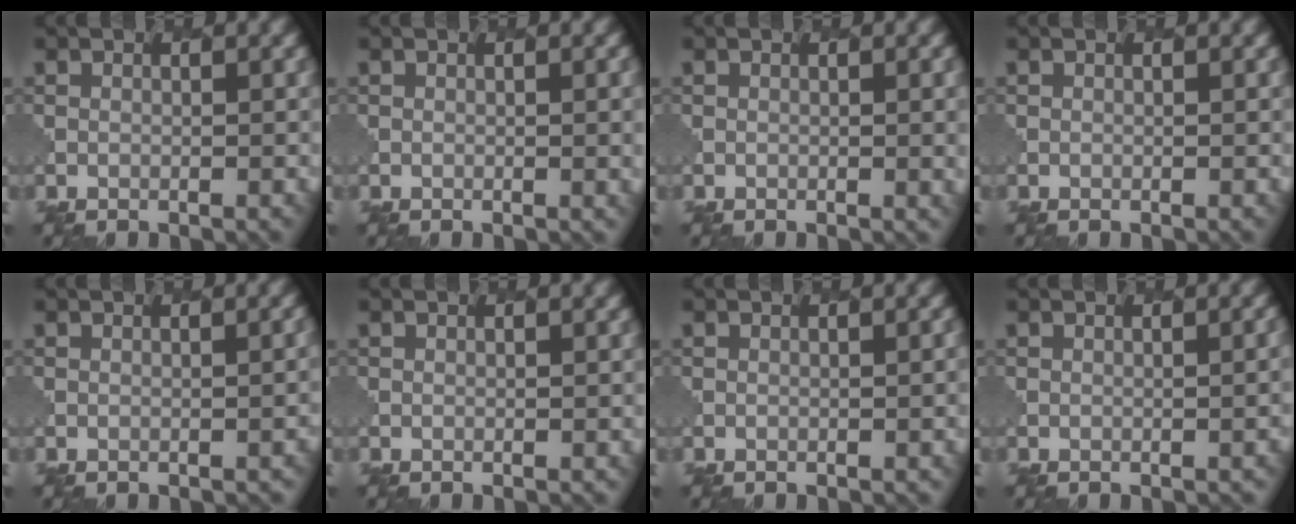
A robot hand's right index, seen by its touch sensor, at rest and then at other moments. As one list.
[{"total": 1.4, "force": [0.2, 0.5, 1.3], "torque": [-0.012, 0.001, 0.002]}, {"total": 1.6, "force": [0.3, 0.5, 1.5], "torque": [-0.015, 0.000, 0.002]}, {"total": 0.0}, {"total": 1.2, "force": [0.0, 0.6, 1.0], "torque": [0.005, 0.008, 0.002]}, {"total": 0.0}, {"total": 1.1, "force": [-0.1, 0.5, 1.0], "torque": [0.002, 0.007, 0.002]}, {"total": 1.8, "force": [-0.1, 0.9, 1.6], "torque": [0.005, 0.011, 0.001]}]